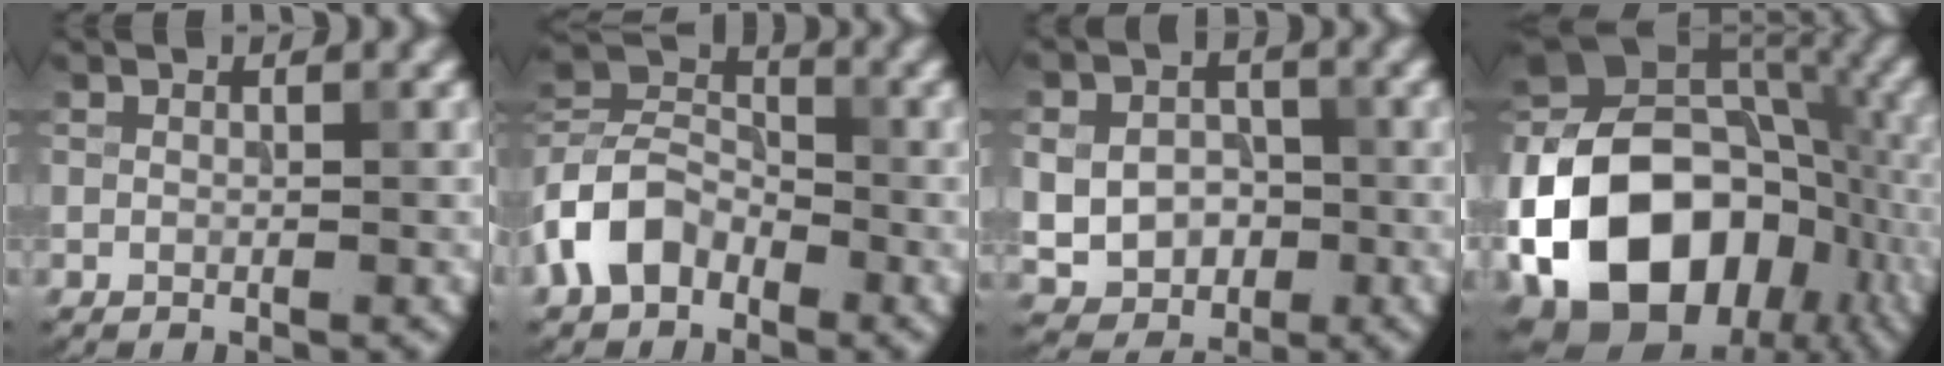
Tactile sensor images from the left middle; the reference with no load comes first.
{"total": 5.9, "force": [-2.9, 4.0, 3.1], "torque": [-0.062, 0.007, -0.072]}
{"total": 5.7, "force": [-0.8, 4.7, 3.1], "torque": [-0.053, -0.013, -0.022]}
{"total": 18.1, "force": [-6.5, 12.7, 11.0], "torque": [-0.204, -0.007, -0.117]}